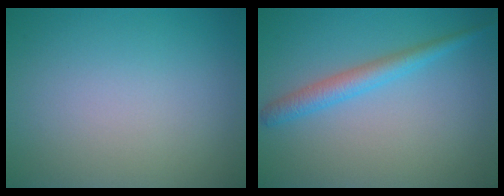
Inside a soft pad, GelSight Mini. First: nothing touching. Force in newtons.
{"total": 2.6, "press": 2.6, "slide": 0.2}